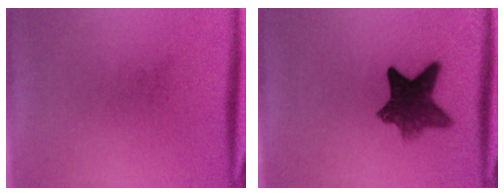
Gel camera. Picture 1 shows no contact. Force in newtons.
{"total": 8.7}